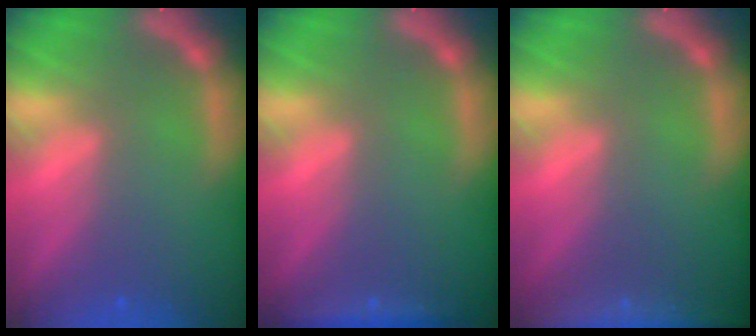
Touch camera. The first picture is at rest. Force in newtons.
{"total": 1.9}
{"total": 7.4}